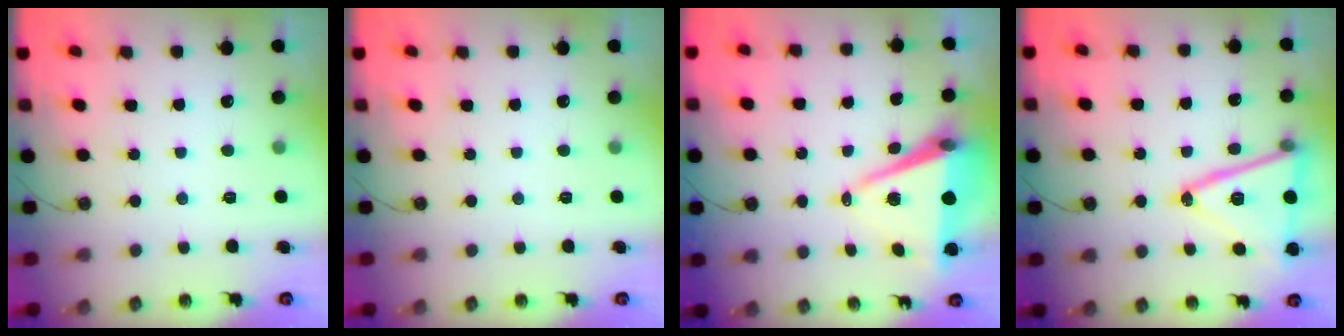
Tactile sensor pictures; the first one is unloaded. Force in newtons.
{"total": 0.0}
{"total": 9.8, "press": 8.9, "slide": 4.1}
{"total": 18.7, "press": 18.4, "slide": 3.4}